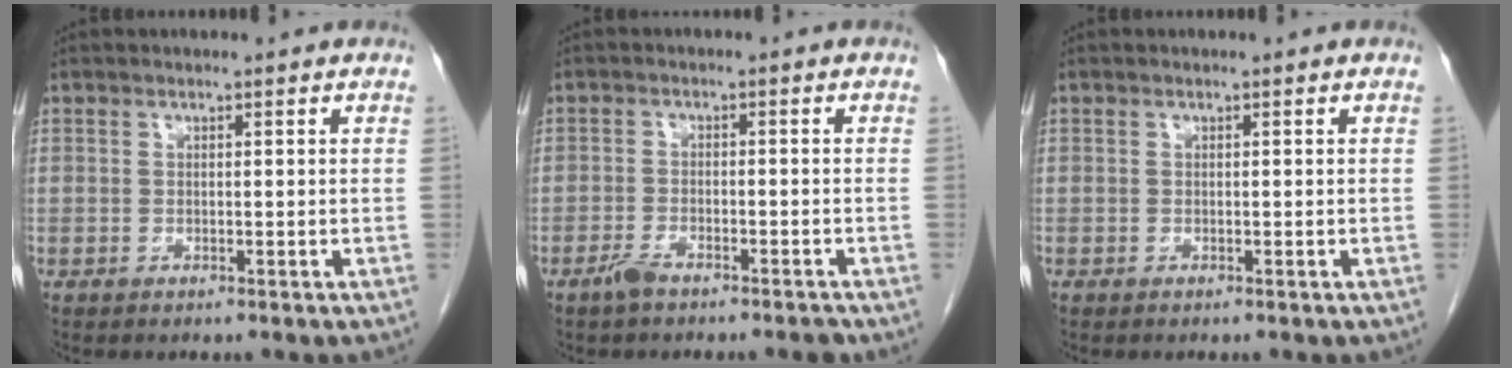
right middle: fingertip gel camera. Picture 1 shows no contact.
{"total": 3.5, "force": [-2.8, 0.8, 1.9], "torque": [-0.033, -0.001, -0.048]}
{"total": 0.0}